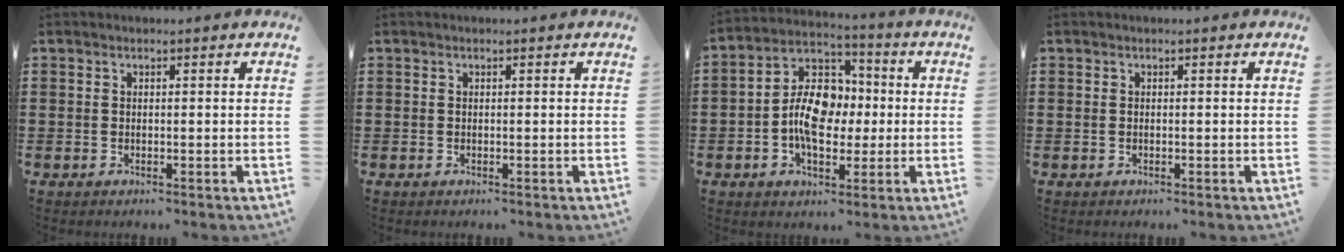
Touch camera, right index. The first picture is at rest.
{"total": 0.0}
{"total": 10.5, "force": [-0.8, 6.8, 7.9], "torque": [-0.161, 0.009, -0.022]}
{"total": 0.0}